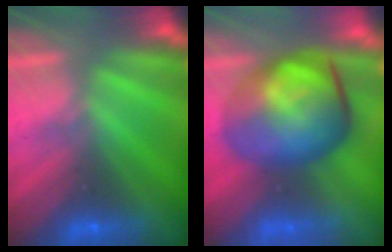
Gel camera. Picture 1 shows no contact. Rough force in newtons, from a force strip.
{"total": 7.7}